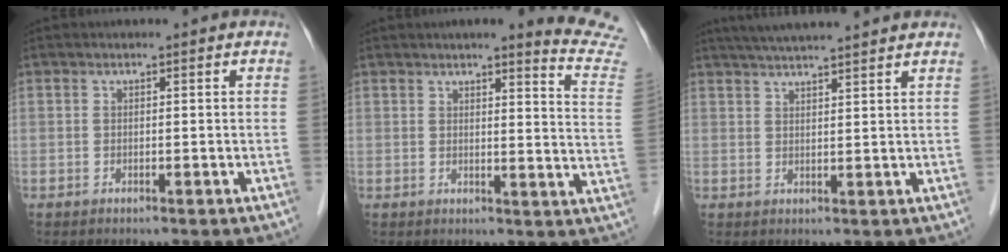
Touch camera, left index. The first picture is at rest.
{"total": 11.0, "force": [10.4, -1.1, 3.3], "torque": [-0.027, -0.079, 0.093]}
{"total": 10.3, "force": [9.2, 0.0, 4.7], "torque": [-0.077, 0.033, 0.128]}